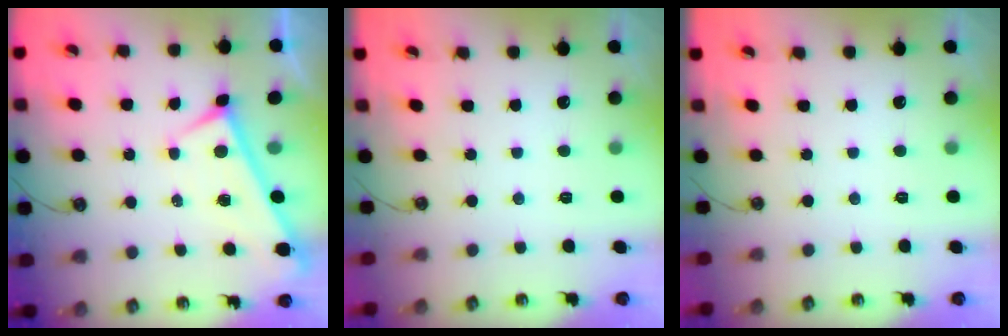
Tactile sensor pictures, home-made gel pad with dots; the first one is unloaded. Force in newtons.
{"total": 0.0}
{"total": 0.0}